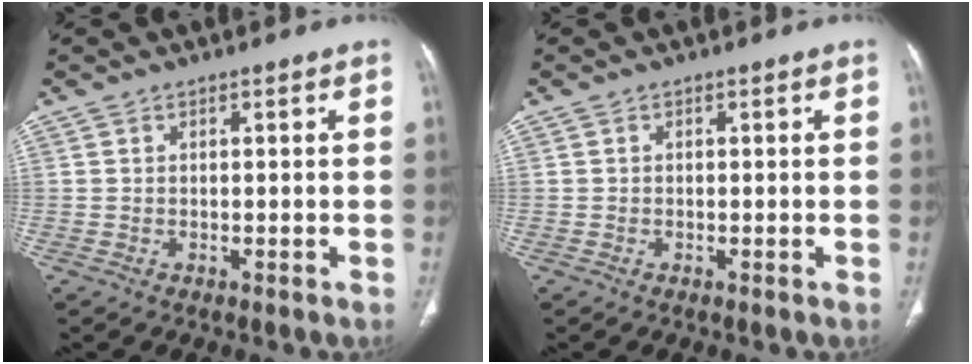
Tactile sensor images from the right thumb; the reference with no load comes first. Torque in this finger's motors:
{"motor_torque": [-0.36, 0.08, -0.25, 0.17, 0.10]}